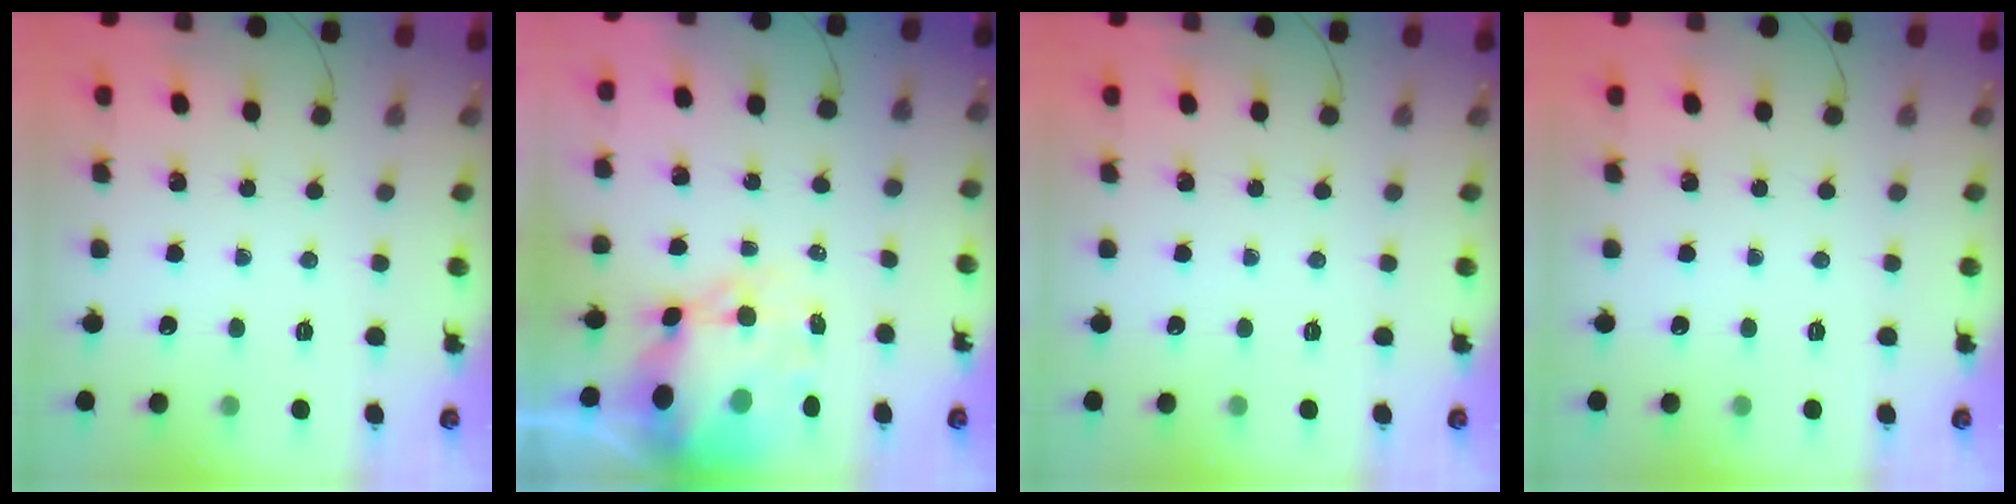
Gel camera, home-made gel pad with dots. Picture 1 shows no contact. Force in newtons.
{"total": 12.2, "press": 11.8, "slide": 3.1}
{"total": 0.0}
{"total": 0.0}